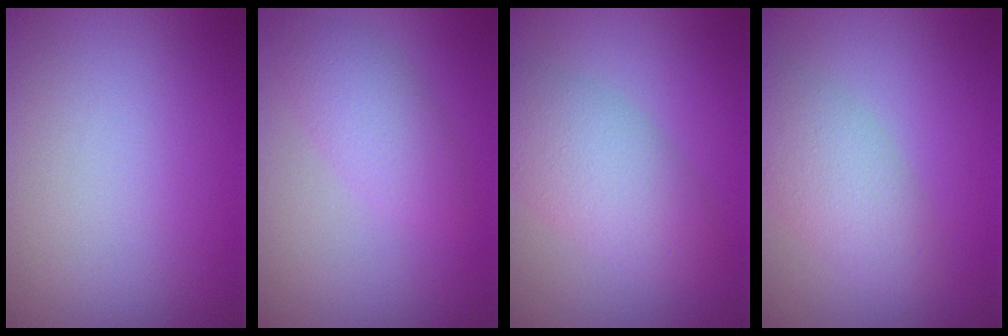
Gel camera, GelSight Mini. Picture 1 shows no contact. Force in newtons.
{"total": 2.9, "press": 2.9, "slide": 0.0}
{"total": 4.7, "press": 4.7, "slide": 0.5}
{"total": 3.9, "press": 3.9, "slide": 0.1}